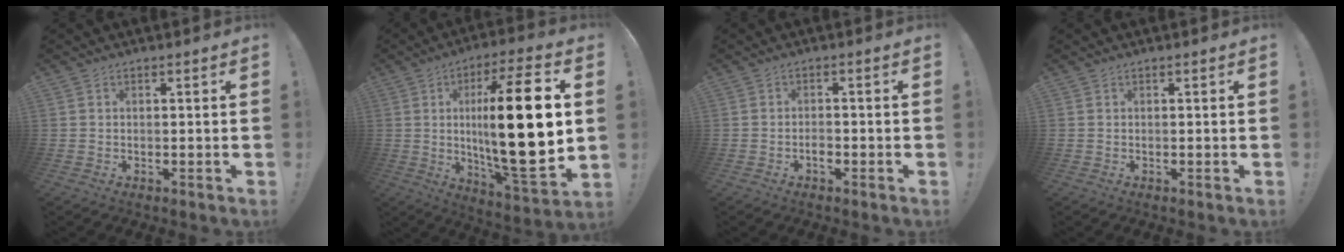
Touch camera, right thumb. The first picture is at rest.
{"total": 26.8, "force": [1.9, 7.0, 25.9], "torque": [-0.439, -0.012, 0.025]}
{"total": 2.1, "force": [-1.4, 1.0, 1.1], "torque": [-0.024, 0.004, -0.024]}
{"total": 0.0}